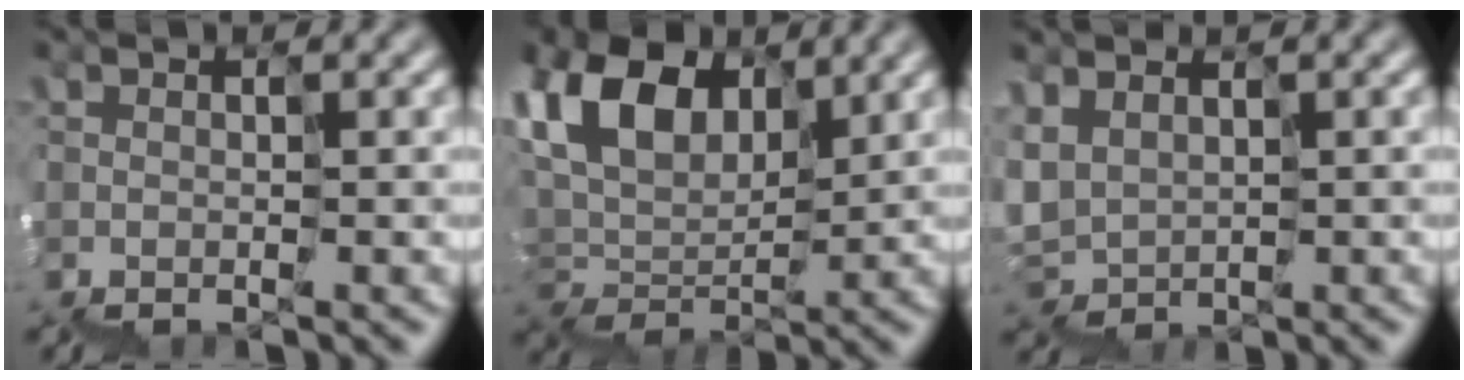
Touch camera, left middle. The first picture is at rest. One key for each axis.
{"total": 6.6, "fx": 4.0, "fy": 4.0, "fz": 3.3, "tx": -0.090, "ty": 0.028, "tz": 0.063}
{"total": 2.1, "fx": 1.7, "fy": 1.1, "fz": -0.7, "tx": -0.016, "ty": 0.015, "tz": 0.034}